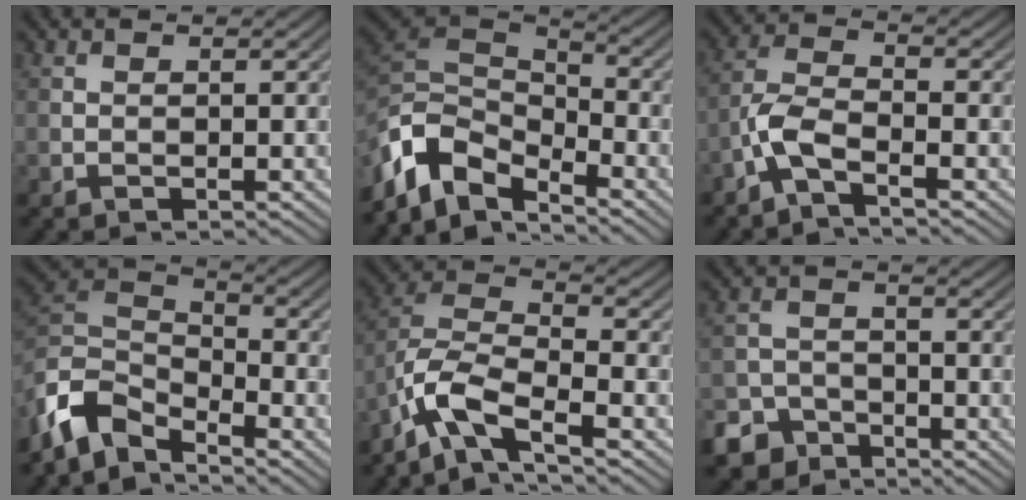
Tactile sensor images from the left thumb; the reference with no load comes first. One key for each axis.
{"total": 10.0, "fx": -6.4, "fy": 5.2, "fz": 5.7, "tx": -0.123, "ty": -0.003, "tz": -0.137}
{"total": 4.5, "fx": -3.0, "fy": 1.3, "fz": 3.2, "tx": -0.075, "ty": 0.003, "tz": -0.078}
{"total": 8.2, "fx": -5.9, "fy": 3.8, "fz": 4.2, "tx": -0.094, "ty": -0.002, "tz": -0.138}
{"total": 7.7, "fx": -5.2, "fy": 2.5, "fz": 5.2, "tx": -0.109, "ty": 0.006, "tz": -0.120}
{"total": 5.2, "fx": -4.0, "fy": 3.1, "fz": 1.3, "tx": -0.025, "ty": -0.005, "tz": -0.083}